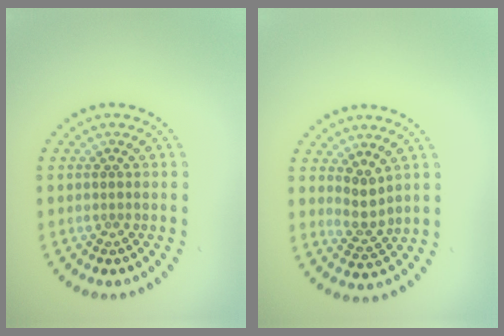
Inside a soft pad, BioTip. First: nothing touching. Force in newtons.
{"total": 2.3, "press": 1.7, "slide": 1.5}